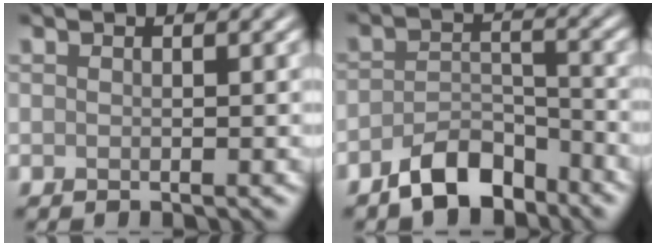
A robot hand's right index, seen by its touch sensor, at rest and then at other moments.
{"total": 4.8, "force": [-3.6, 2.2, 2.4], "torque": [-0.036, 0.000, -0.068]}